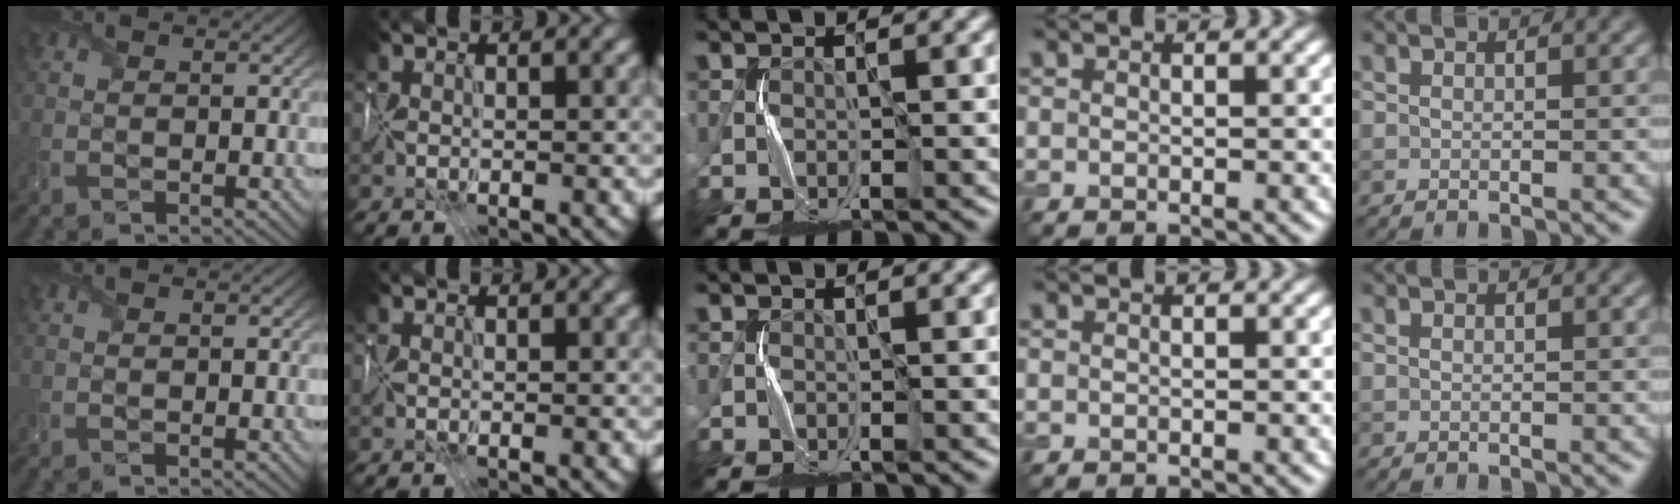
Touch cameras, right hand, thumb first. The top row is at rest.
{}